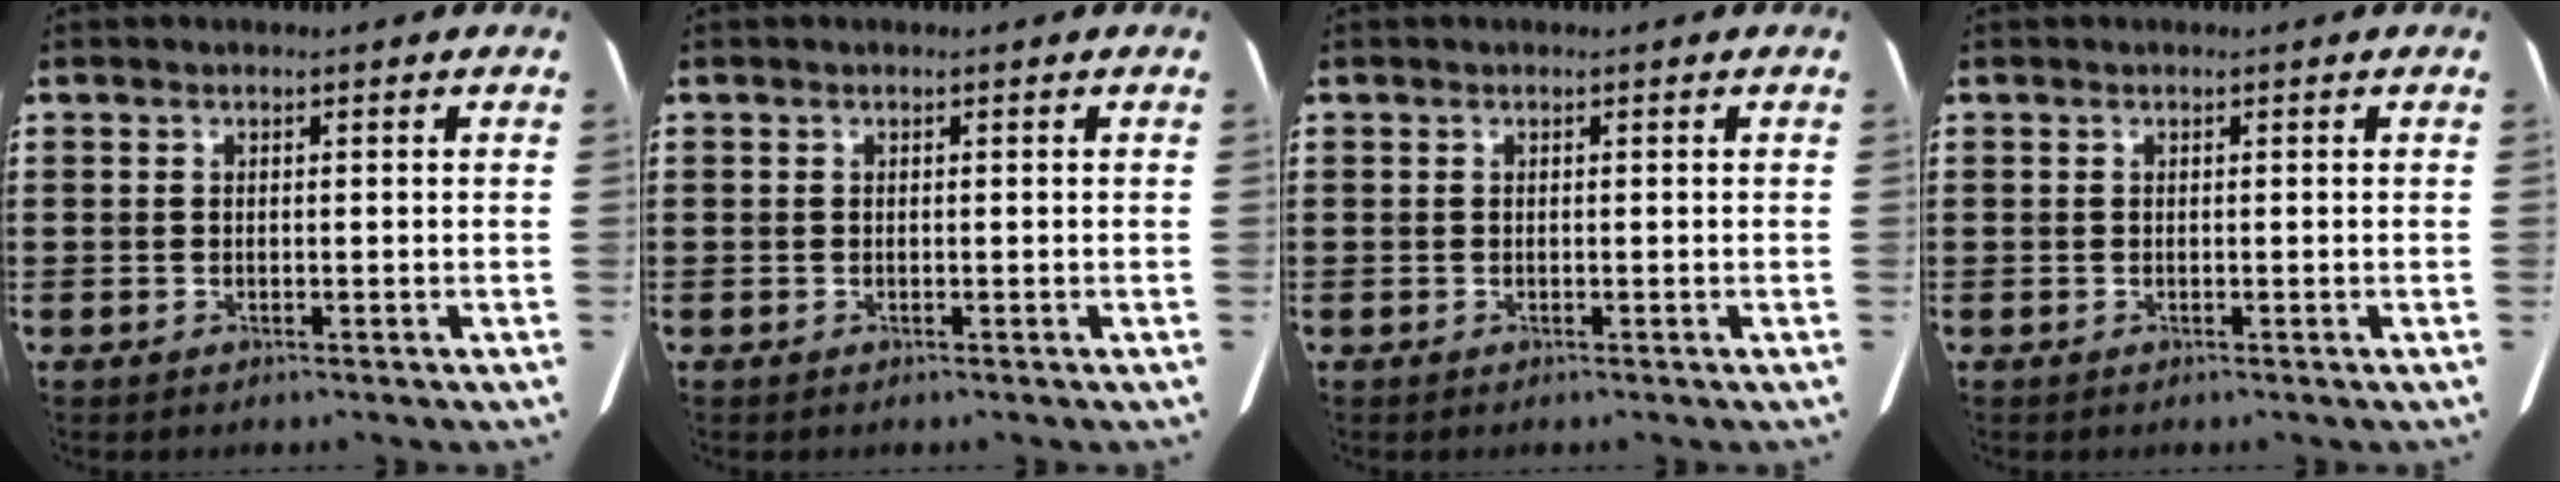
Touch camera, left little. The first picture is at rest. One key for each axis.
{"total": 0.0}
{"total": 0.0}
{"total": 0.0}